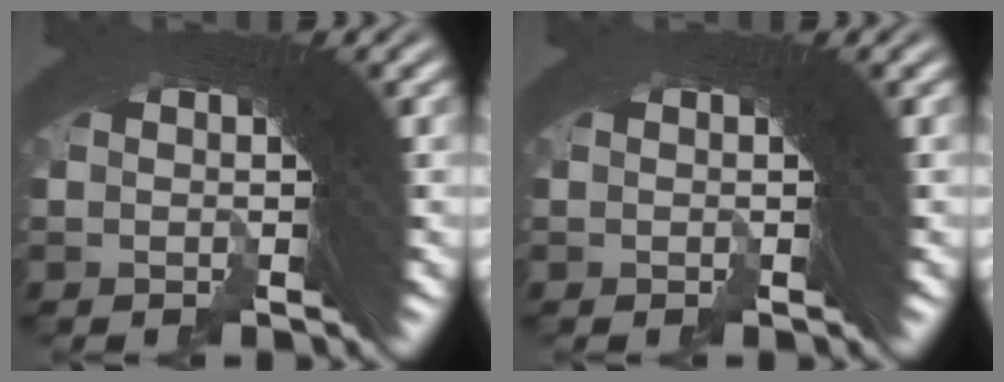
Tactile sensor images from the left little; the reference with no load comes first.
{"total": 0.0}